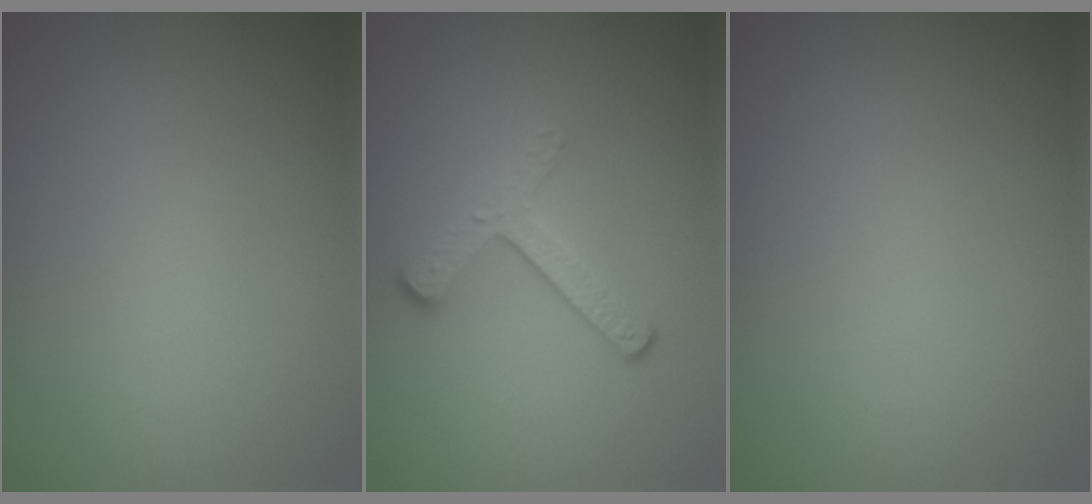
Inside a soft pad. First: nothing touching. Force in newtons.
{"total": 3.4, "press": 2.5, "slide": 2.3}
{"total": 0.0}